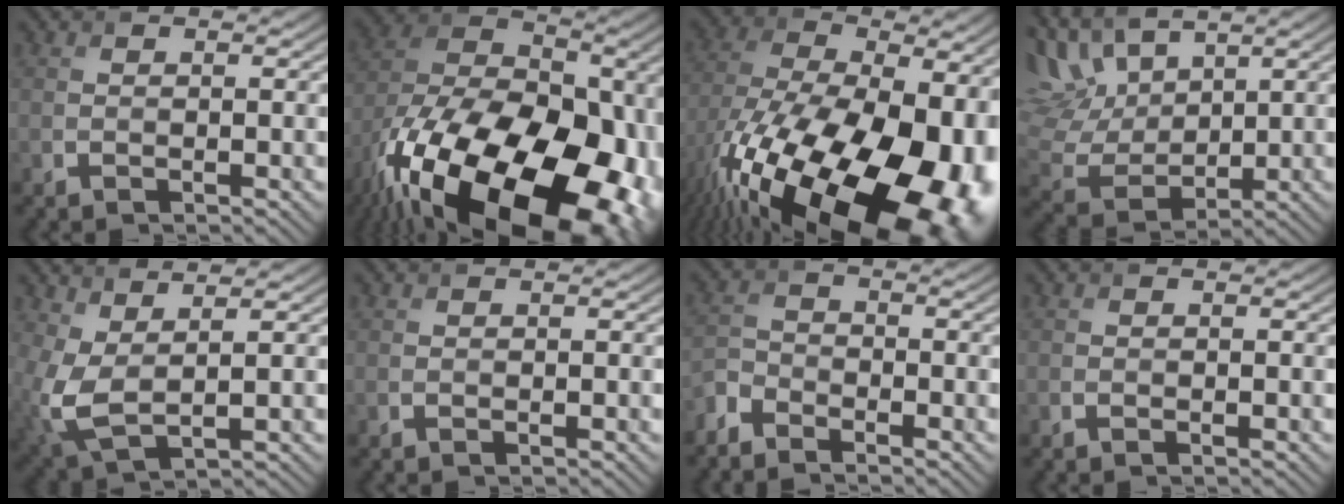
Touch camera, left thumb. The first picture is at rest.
{"total": 25.2, "force": [-14.2, 13.6, 15.7], "torque": [-0.283, -0.065, -0.205]}
{"total": 24.2, "force": [-12.3, 12.0, 17.1], "torque": [-0.293, -0.081, -0.167]}
{"total": 10.7, "force": [5.6, 6.0, 6.9], "torque": [-0.189, 0.020, 0.104]}
{"total": 6.3, "force": [1.9, 3.0, 5.1], "torque": [-0.140, -0.007, 0.039]}
{"total": 0.0}
{"total": 3.6, "force": [-3.3, 1.3, 0.9], "torque": [-0.021, -0.006, -0.081]}
{"total": 0.0}